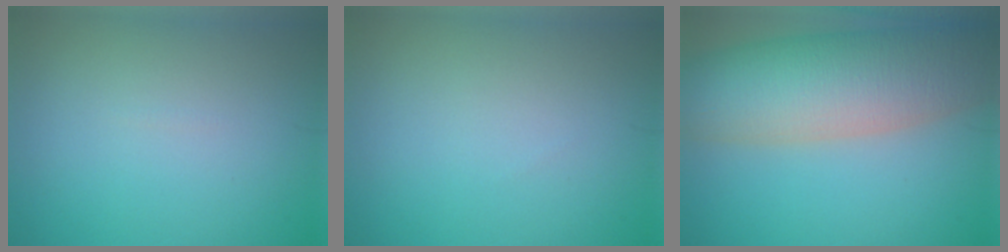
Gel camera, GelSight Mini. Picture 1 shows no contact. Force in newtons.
{"total": 0.0}
{"total": 12.4, "press": 12.4, "slide": 0.5}